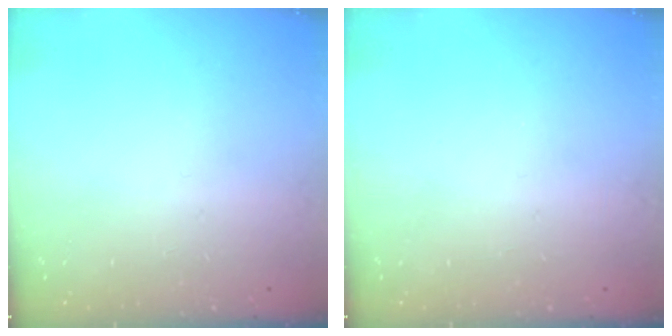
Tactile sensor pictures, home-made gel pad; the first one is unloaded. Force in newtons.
{"total": 0.0}